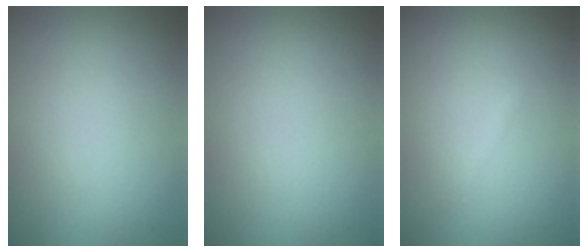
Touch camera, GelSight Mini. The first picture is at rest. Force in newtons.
{"total": 0.0}
{"total": 0.6, "press": 0.6, "slide": 0.0}